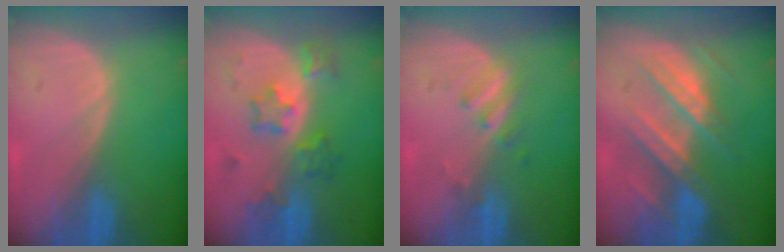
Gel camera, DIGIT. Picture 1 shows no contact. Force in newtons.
{"total": 6.1, "press": 5.9, "slide": 1.7}
{"total": 2.8, "press": 2.6, "slide": 1.2}
{"total": 8.9, "press": 7.8, "slide": 4.2}